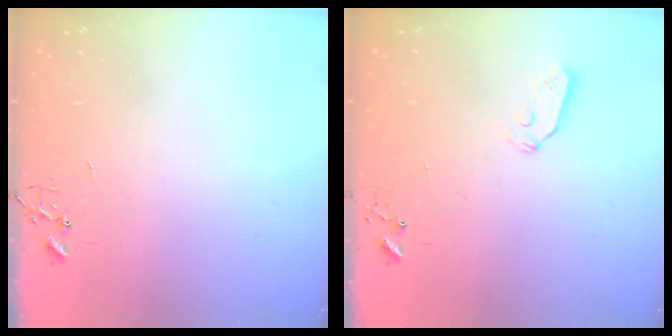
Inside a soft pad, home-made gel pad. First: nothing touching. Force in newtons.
{"total": 3.9, "press": 3.9, "slide": 0.6}